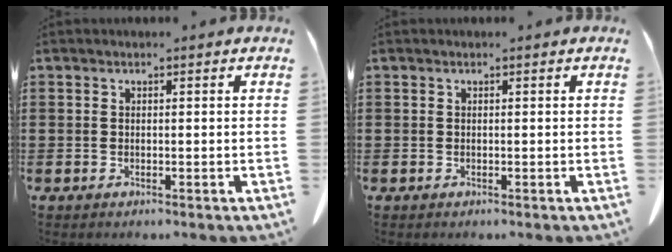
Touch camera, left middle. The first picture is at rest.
{"total": 0.0}